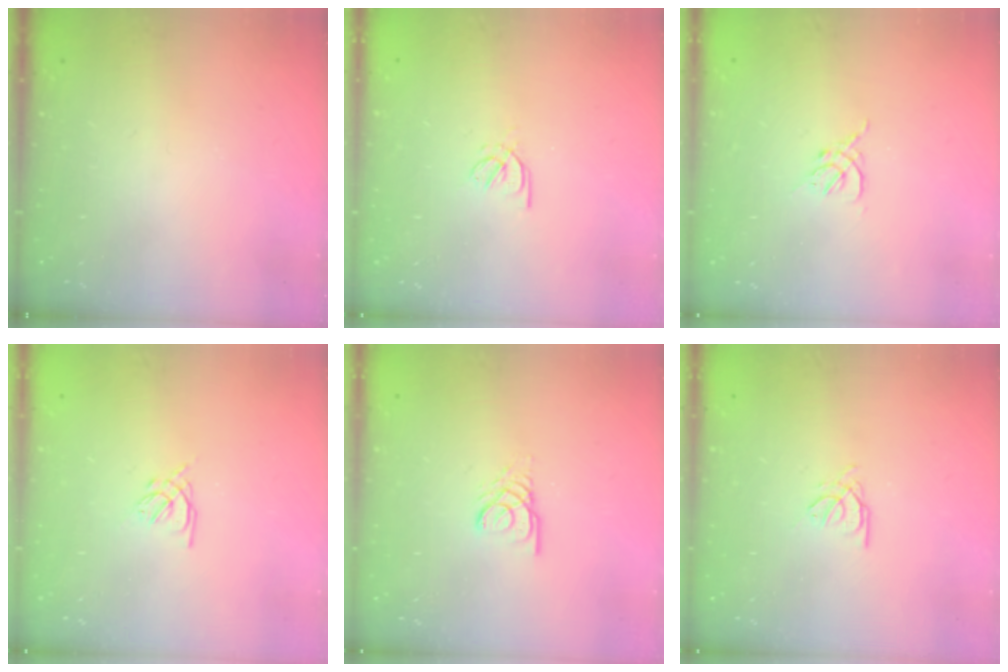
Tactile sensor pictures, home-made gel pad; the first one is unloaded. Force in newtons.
{"total": 1.7, "press": 1.6, "slide": 0.5}
{"total": 1.6, "press": 1.5, "slide": 0.6}
{"total": 1.6, "press": 1.5, "slide": 0.5}
{"total": 2.6, "press": 2.6, "slide": 0.1}
{"total": 0.7, "press": 0.6, "slide": 0.3}